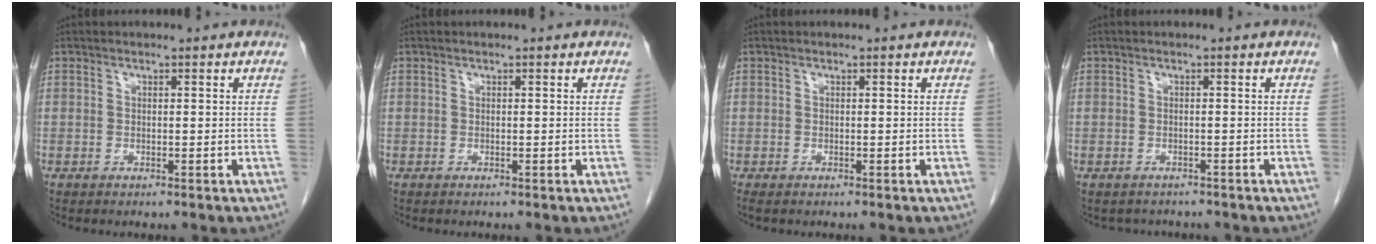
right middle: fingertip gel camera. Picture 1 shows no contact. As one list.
[{"total": 0.0}, {"total": 0.6, "force": [-0.5, 0.2, 0.3], "torque": [-0.005, -0.002, -0.008]}, {"total": 2.6, "force": [-2.2, 1.2, 0.0], "torque": [-0.006, 0.001, -0.031]}]